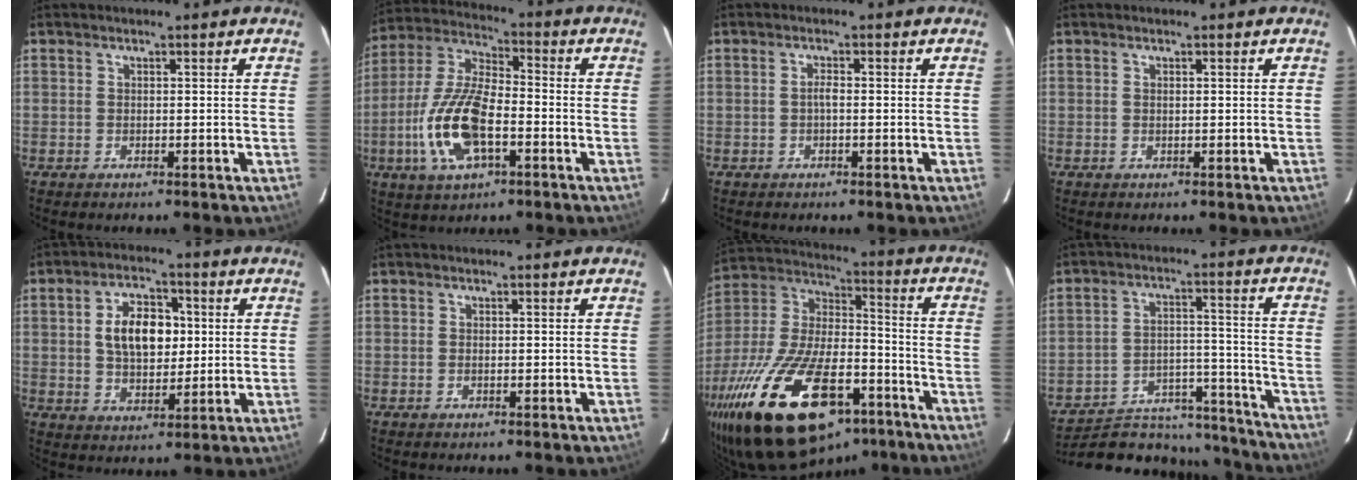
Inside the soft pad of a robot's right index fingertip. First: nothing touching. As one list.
[{"total": 15.3, "force": [-4.8, 6.3, 13.1], "torque": [-0.283, -0.004, -0.092]}, {"total": 1.1, "force": [-0.3, 0.2, 1.1], "torque": [-0.021, 0.005, -0.007]}, {"total": 0.0}, {"total": 10.3, "force": [1.5, 6.2, 8.1], "torque": [-0.142, 0.019, 0.033]}, {"total": 0.0}, {"total": 33.1, "force": [-19.4, 14.3, 22.6], "torque": [-0.441, -0.023, -0.305]}, {"total": 22.0, "force": [-19.0, 8.8, 6.9], "torque": [-0.133, 0.037, -0.238]}]